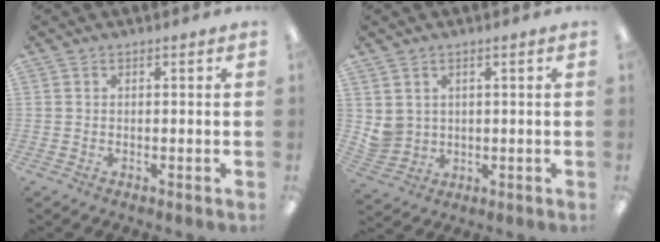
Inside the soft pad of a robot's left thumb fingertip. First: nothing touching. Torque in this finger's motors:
{"motor_torque": [-0.16, 0.17, -0.04, -0.13, 0.00]}